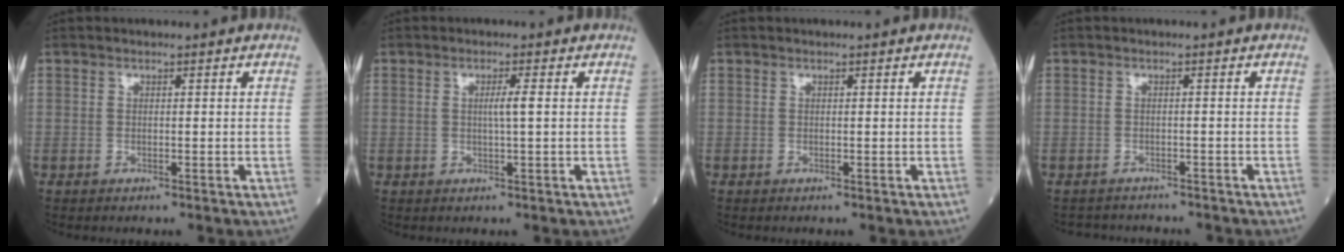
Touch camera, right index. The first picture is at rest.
{"total": 1.9, "force": [0.3, -0.2, 1.9], "torque": [-0.037, 0.002, 0.006]}
{"total": 0.0}
{"total": 4.1, "force": [-3.9, 1.3, 0.1], "torque": [0.000, 0.000, -0.055]}